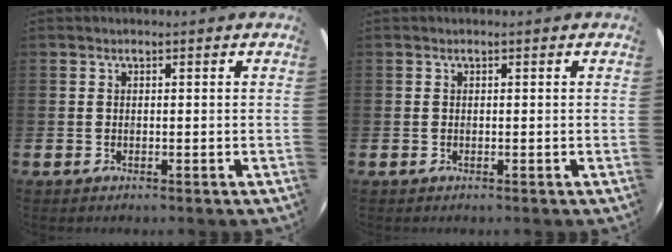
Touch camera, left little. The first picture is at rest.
{"total": 0.0}